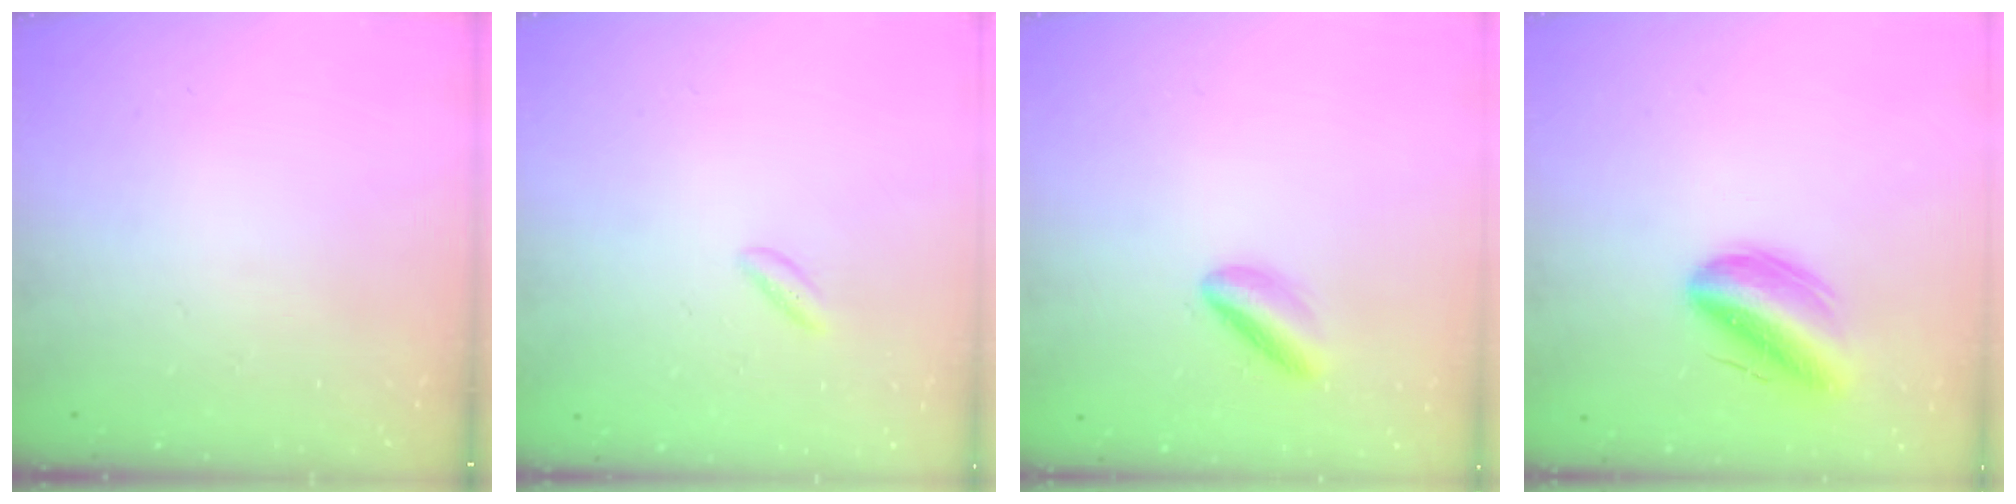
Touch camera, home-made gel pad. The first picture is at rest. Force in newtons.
{"total": 1.4, "press": 1.1, "slide": 0.8}
{"total": 5.1, "press": 5.1, "slide": 0.6}
{"total": 12.8, "press": 12.3, "slide": 3.4}